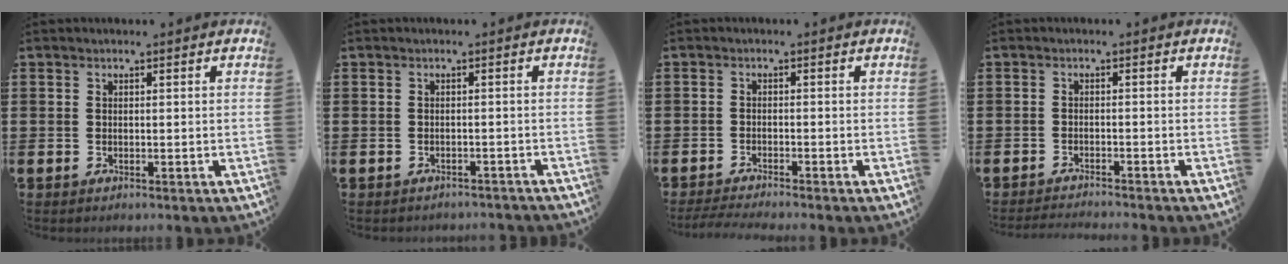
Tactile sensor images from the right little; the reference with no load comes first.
{"total": 0.9, "force": [-0.9, 0.0, 0.0], "torque": [-0.002, 0.000, -0.018]}
{"total": 1.1, "force": [-1.0, -0.2, 0.5], "torque": [-0.006, 0.005, -0.020]}
{"total": 1.4, "force": [-1.4, -0.2, 0.0], "torque": [-0.001, 0.003, -0.027]}